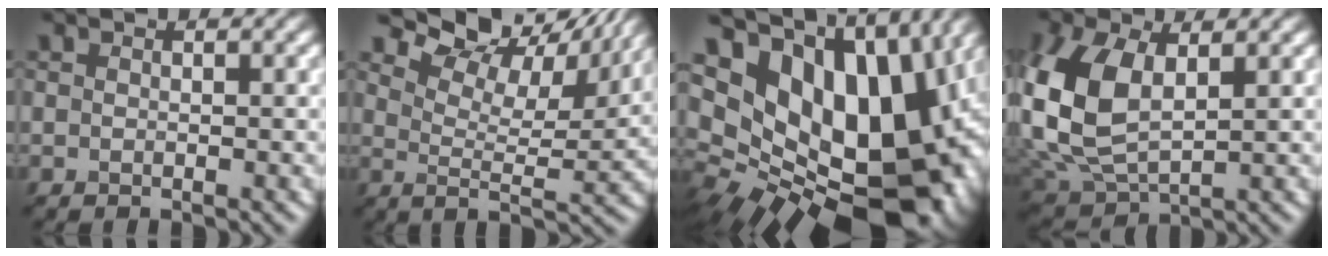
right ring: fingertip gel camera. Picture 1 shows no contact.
{"total": 11.5, "force": [9.2, 3.1, 6.2], "torque": [-0.116, 0.011, 0.138]}
{"total": 20.2, "force": [3.7, 13.1, 15.0], "torque": [-0.221, -0.007, 0.108]}
{"total": 10.4, "force": [1.6, 6.4, 8.0], "torque": [-0.218, -0.004, 0.037]}